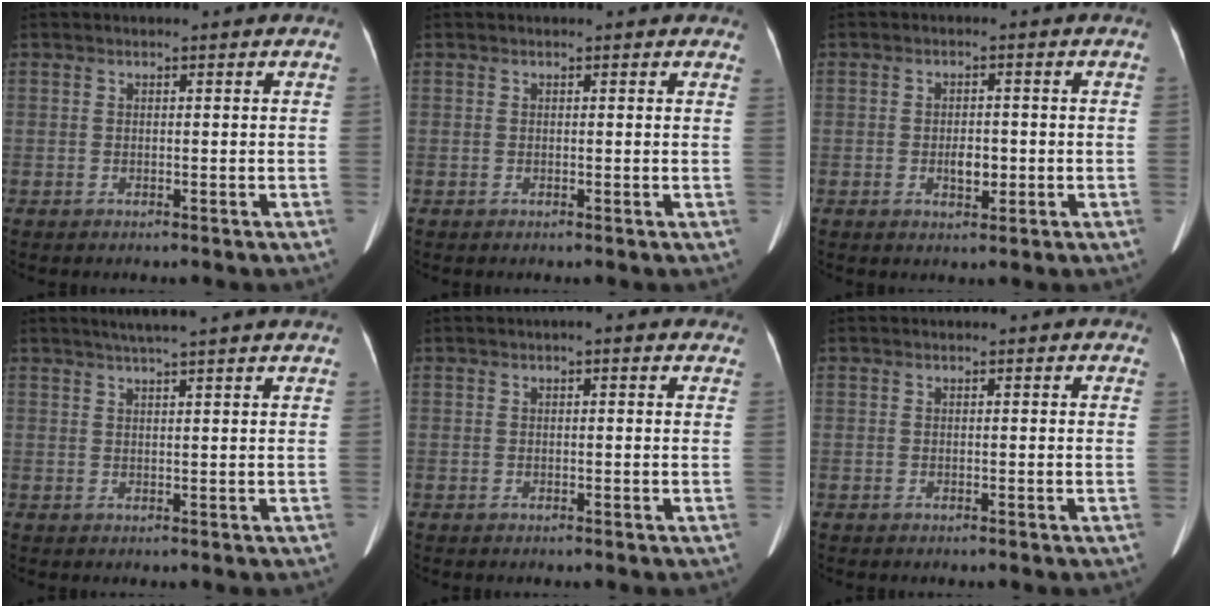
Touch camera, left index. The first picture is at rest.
{"total": 2.8, "force": [2.5, 1.0, 1.0], "torque": [-0.006, 0.006, 0.011]}
{"total": 3.0, "force": [-0.7, 1.5, 2.5], "torque": [-0.042, 0.002, -0.007]}
{"total": 9.0, "force": [7.7, -0.4, 4.8], "torque": [-0.071, 0.028, 0.090]}
{"total": 3.0, "force": [2.0, 0.9, 2.0], "torque": [-0.015, 0.018, 0.020]}
{"total": 2.6, "force": [2.3, 0.8, 0.9], "torque": [-0.009, 0.007, 0.011]}